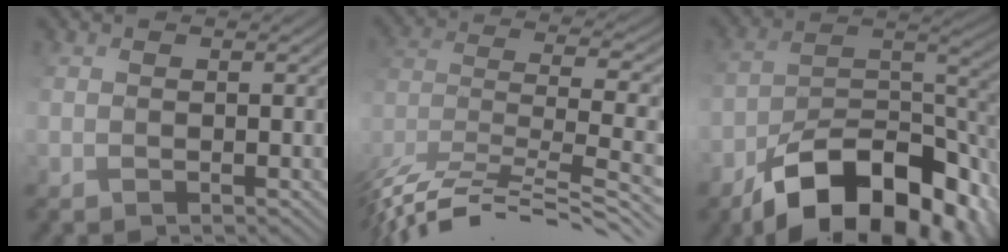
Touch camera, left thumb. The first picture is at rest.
{"total": 11.5, "force": [-8.3, 3.1, 7.3], "torque": [-0.160, 0.030, -0.135]}
{"total": 16.1, "force": [-10.6, 8.1, 8.9], "torque": [-0.184, -0.030, -0.151]}